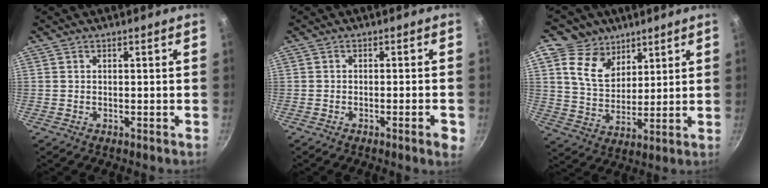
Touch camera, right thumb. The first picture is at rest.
{"total": 3.4, "force": [-1.4, 0.4, 3.1], "torque": [-0.040, 0.005, -0.020]}
{"total": 10.8, "force": [6.2, 7.9, 4.1], "torque": [-0.033, -0.041, 0.110]}